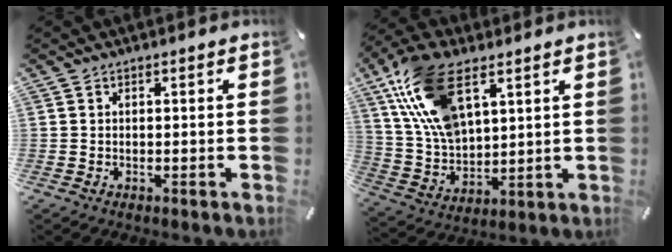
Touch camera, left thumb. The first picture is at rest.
{"total": 16.3, "force": [8.7, 8.6, 10.8], "torque": [-0.264, -0.023, 0.154]}